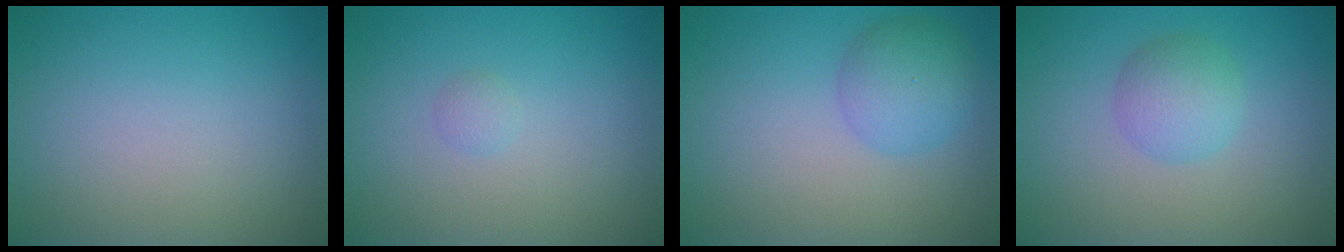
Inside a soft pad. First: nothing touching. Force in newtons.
{"total": 0.7, "press": 0.7, "slide": 0.0}
{"total": 3.8, "press": 3.8, "slide": 0.2}
{"total": 2.9, "press": 2.9, "slide": 0.0}